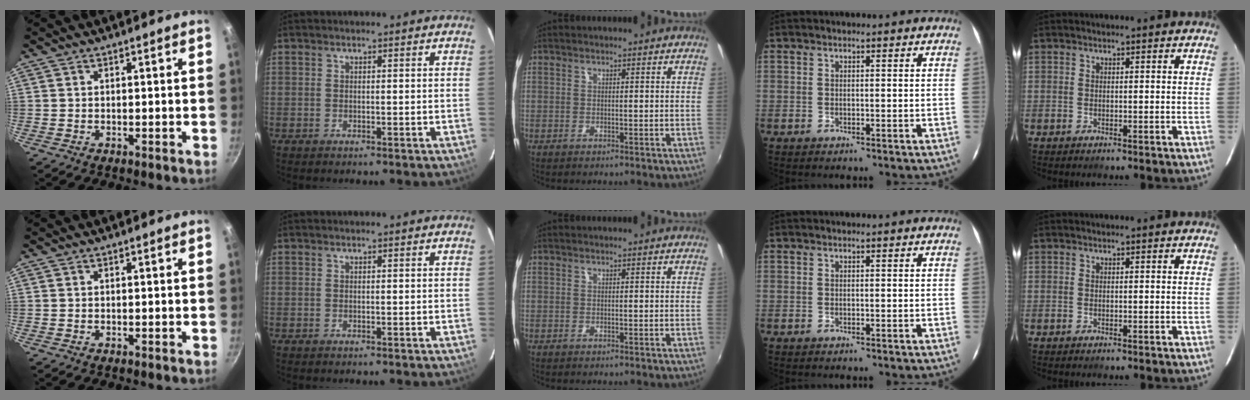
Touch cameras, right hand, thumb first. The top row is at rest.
{}